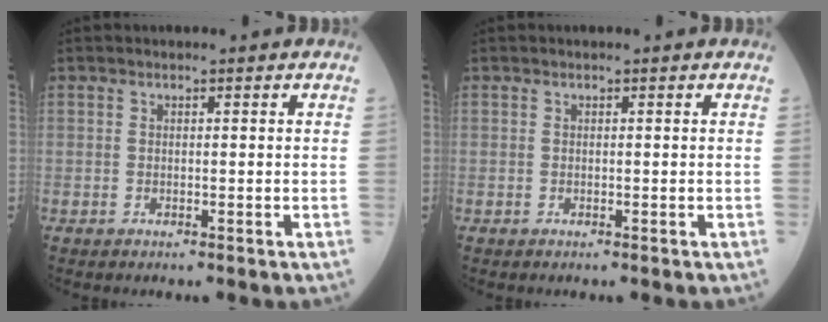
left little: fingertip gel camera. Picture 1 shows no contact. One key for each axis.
{"total": 0.0}